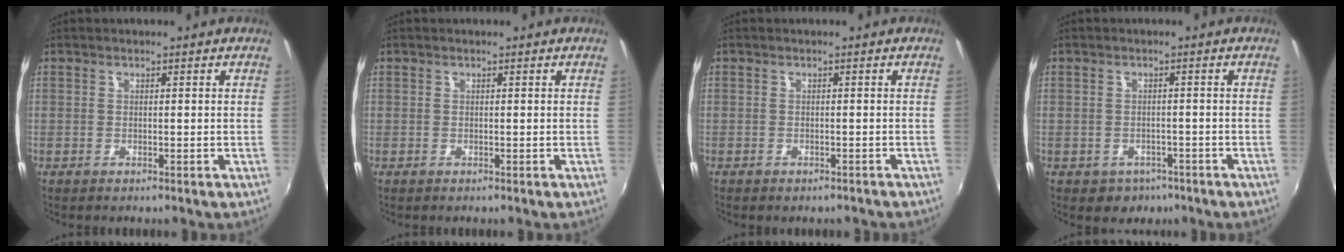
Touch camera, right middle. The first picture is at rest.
{"total": 0.0}
{"total": 2.2, "force": [-1.9, 0.9, 0.7], "torque": [-0.016, -0.011, -0.025]}
{"total": 4.6, "force": [-2.5, 3.6, 1.1], "torque": [-0.034, -0.005, -0.029]}